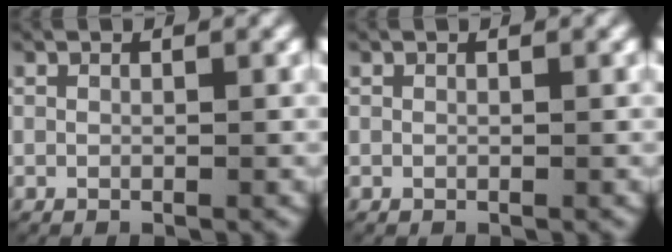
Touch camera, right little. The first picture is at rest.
{"total": 0.0}